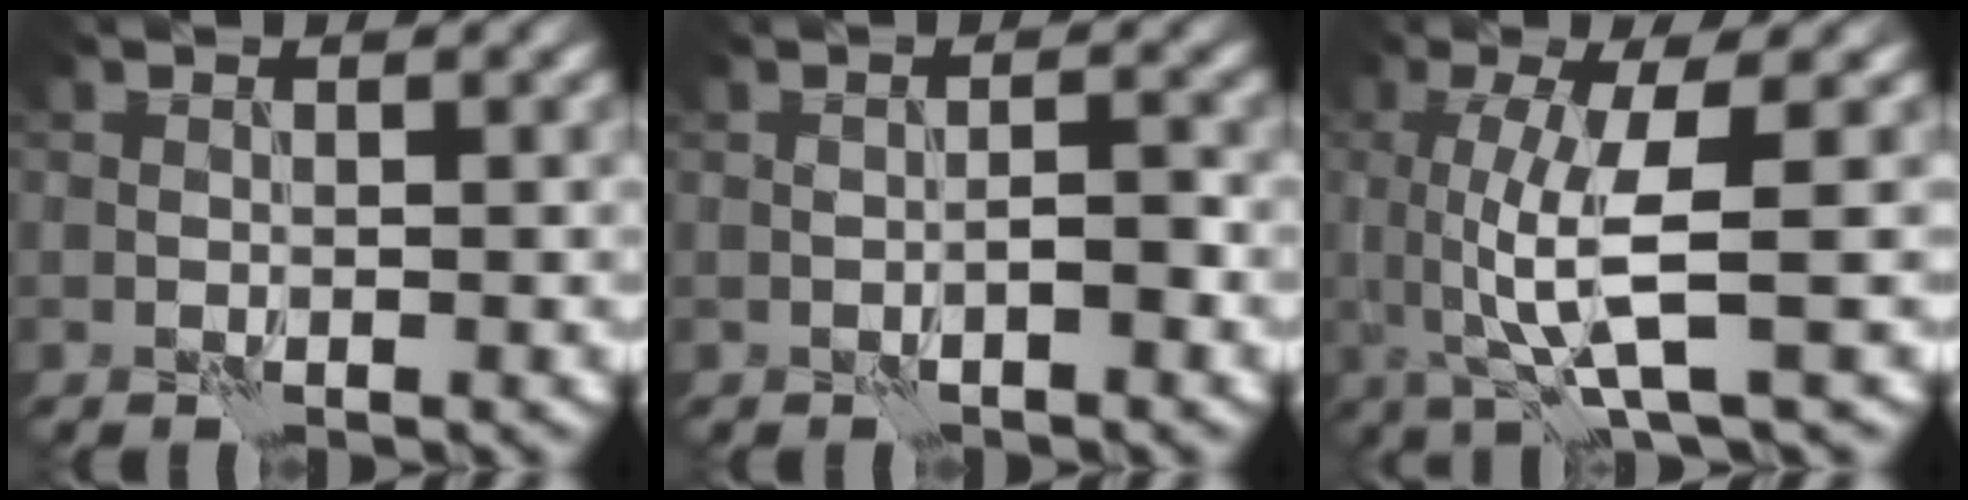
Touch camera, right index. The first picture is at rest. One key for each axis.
{"total": 1.3, "fx": -0.8, "fy": 0.2, "fz": 1.0, "tx": -0.015, "ty": 0.009, "tz": -0.015}
{"total": 6.5, "fx": 0.1, "fy": 1.5, "fz": 6.3, "tx": -0.120, "ty": -0.003, "tz": 0.004}